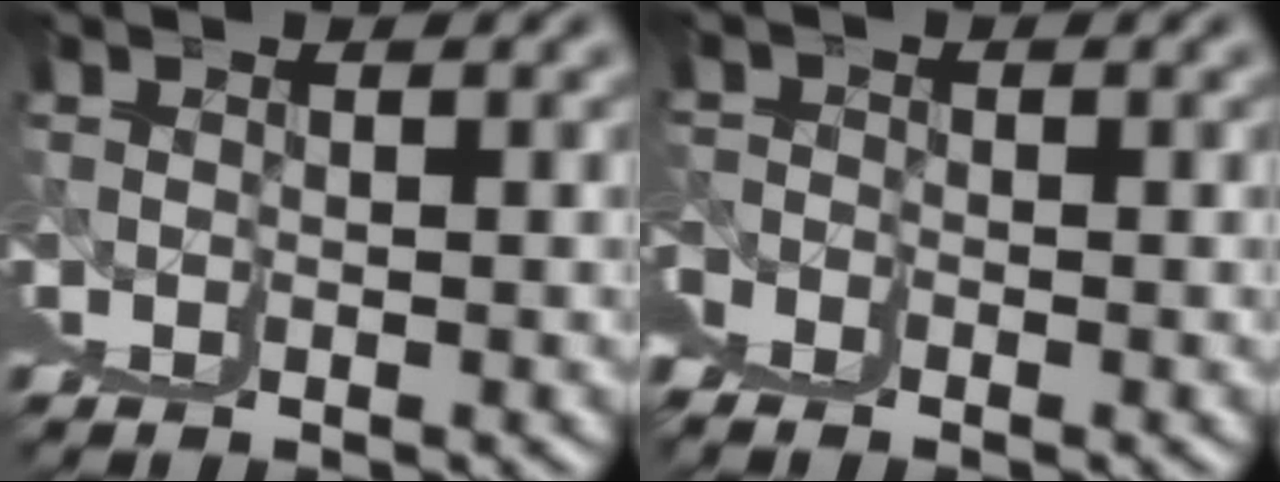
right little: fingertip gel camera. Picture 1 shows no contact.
{"total": 2.8, "force": [1.3, -2.4, -0.6], "torque": [0.025, 0.013, 0.024]}